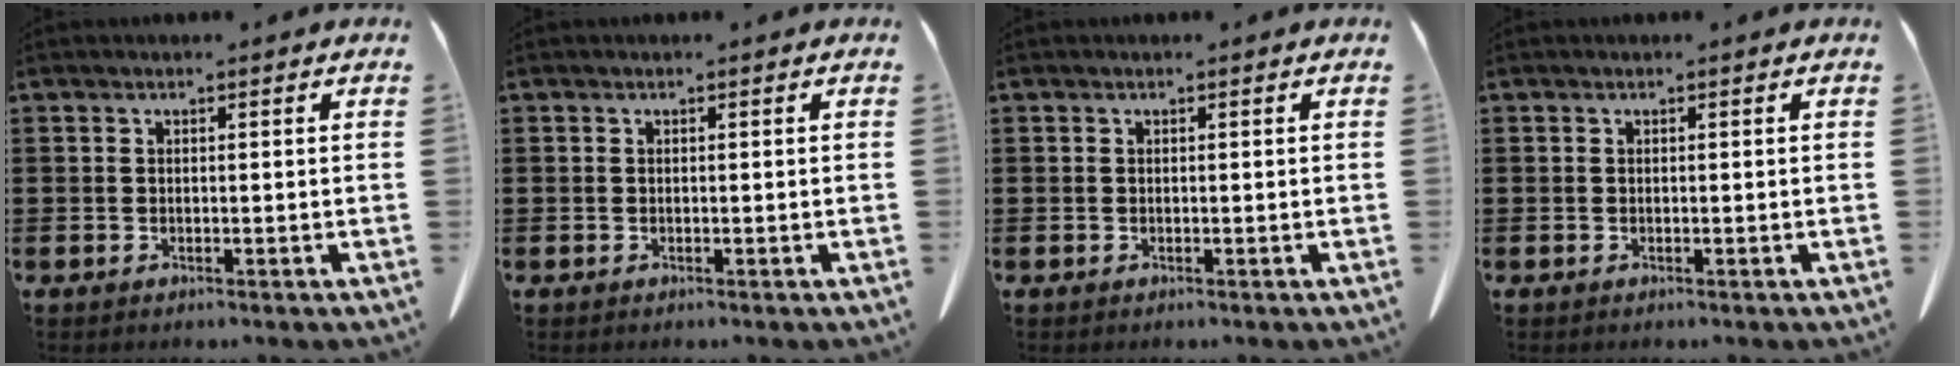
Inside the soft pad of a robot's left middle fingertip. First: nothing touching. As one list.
[{"total": 0.0}, {"total": 0.0}, {"total": 0.0}]